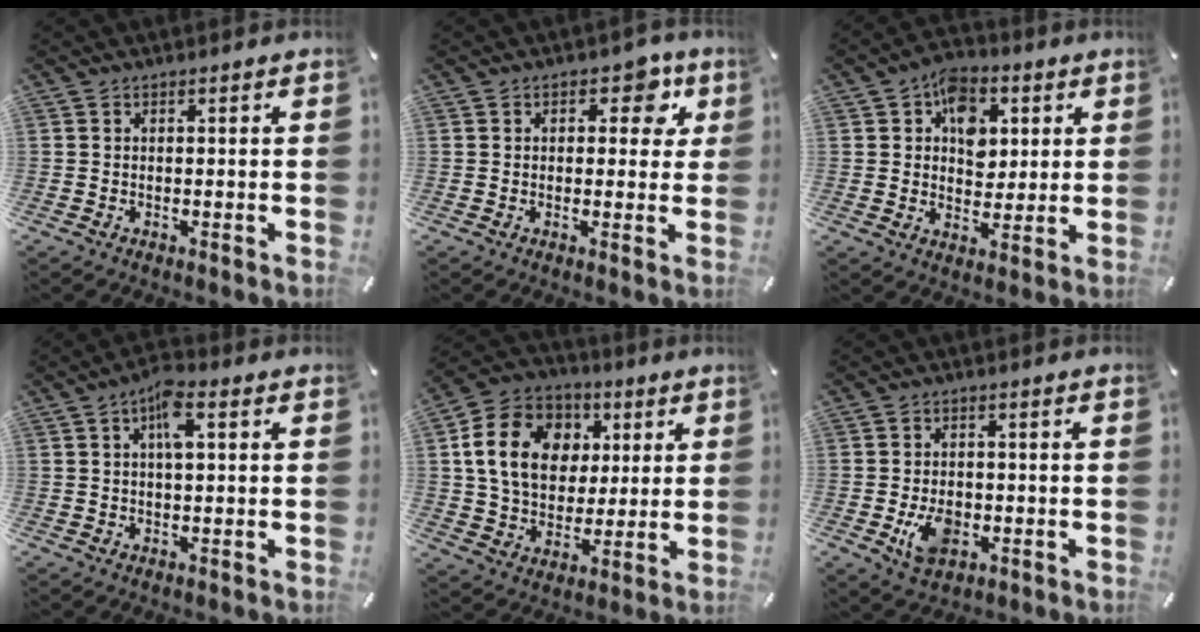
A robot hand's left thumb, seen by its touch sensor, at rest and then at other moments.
{"total": 6.6, "force": [2.5, 4.3, 4.4], "torque": [-0.032, -0.008, 0.030]}
{"total": 9.2, "force": [2.5, 7.4, 5.0], "torque": [-0.064, -0.001, 0.042]}
{"total": 6.1, "force": [1.7, 2.4, 5.4], "torque": [-0.095, 0.005, 0.025]}
{"total": 16.7, "force": [3.8, 13.5, 8.9], "torque": [-0.175, 0.007, 0.070]}
{"total": 7.4, "force": [-2.0, 5.2, 5.0], "torque": [-0.090, 0.001, -0.036]}